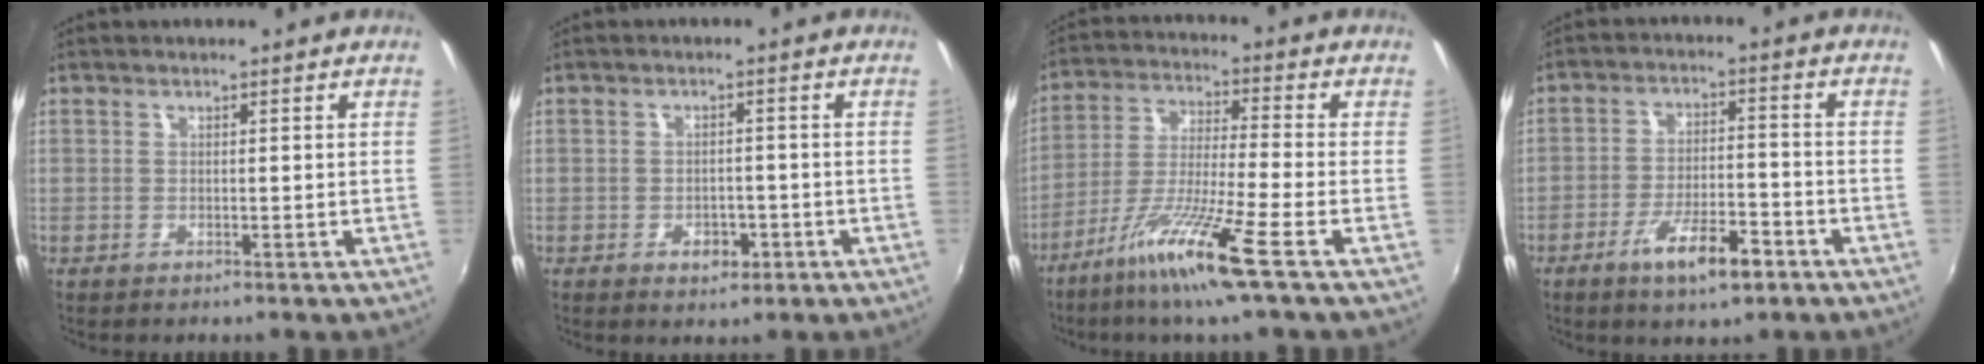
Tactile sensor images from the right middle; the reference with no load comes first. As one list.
[{"total": 3.6, "force": [-1.8, 2.5, 1.9], "torque": [-0.037, 0.000, -0.020]}, {"total": 11.7, "force": [-7.1, -0.9, 9.3], "torque": [-0.199, -0.012, -0.133]}, {"total": 9.1, "force": [-5.4, 2.6, 6.8], "torque": [-0.135, -0.008, -0.089]}]